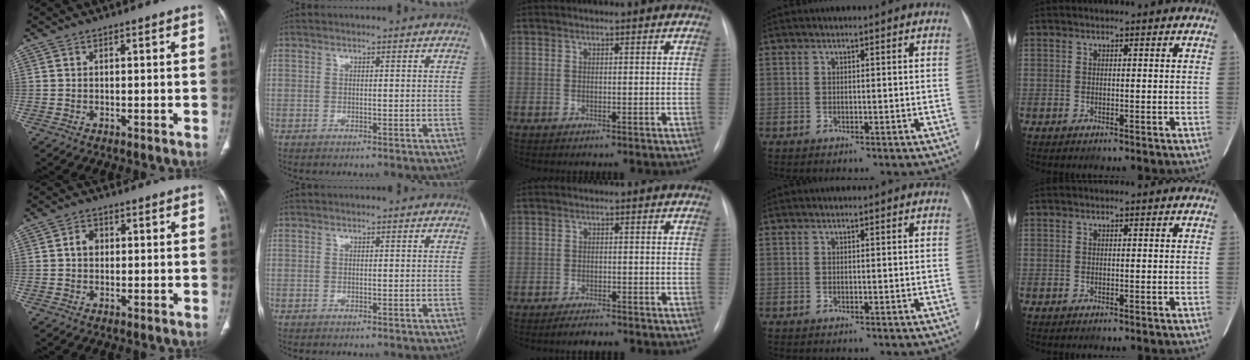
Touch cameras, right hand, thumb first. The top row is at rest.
{"thumb": {"total": 2.6, "force": [0.2, 2.1, 1.5], "torque": [-0.017, 0.008, 0.001]}, "middle": {"total": 2.3, "force": [-2.0, 0.7, 0.9], "torque": [-0.020, -0.003, -0.029]}}